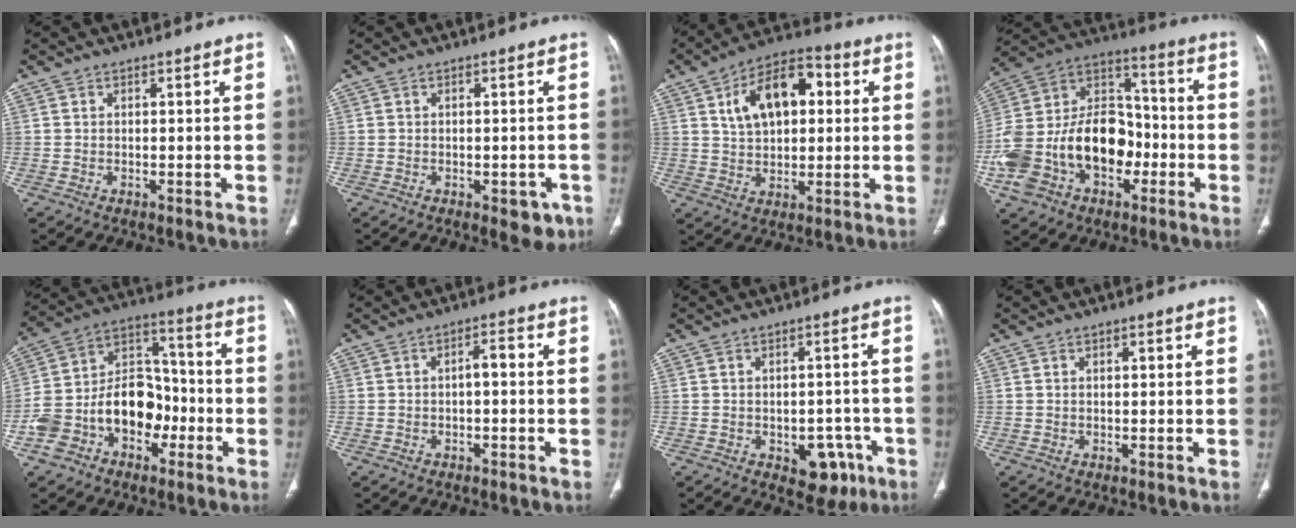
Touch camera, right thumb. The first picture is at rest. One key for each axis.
{"total": 4.2, "fx": -1.8, "fy": 2.3, "fz": 3.0, "tx": -0.011, "ty": 0.004, "tz": -0.018}
{"total": 14.6, "fx": 4.0, "fy": 8.6, "fz": 11.2, "tx": -0.155, "ty": 0.014, "tz": 0.059}
{"total": 23.9, "fx": -6.5, "fy": 16.5, "fz": 16.1, "tx": -0.296, "ty": 0.064, "tz": -0.105}
{"total": 16.9, "fx": -5.8, "fy": 12.2, "fz": 10.2, "tx": -0.148, "ty": 0.078, "tz": -0.099}
{"total": 2.7, "fx": -0.4, "fy": 1.2, "fz": 2.3, "tx": -0.033, "ty": 0.015, "tz": -0.011}
{"total": 7.5, "fx": -3.3, "fy": 4.8, "fz": 4.7, "tx": -0.023, "ty": 0.016, "tz": -0.035}
{"total": 1.3, "fx": 0.5, "fy": 0.6, "fz": 1.0, "tx": -0.017, "ty": 0.003, "tz": 0.008}